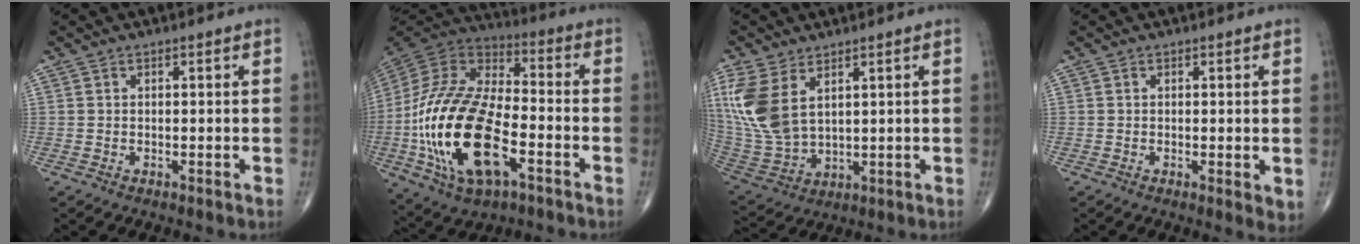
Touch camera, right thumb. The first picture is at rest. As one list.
[{"total": 26.4, "force": [-7.4, 13.1, 21.7], "torque": [-0.450, 0.017, -0.127]}, {"total": 14.0, "force": [5.3, 8.1, 10.1], "torque": [-0.231, -0.019, 0.125]}, {"total": 2.5, "force": [-0.1, 0.7, 2.4], "torque": [-0.032, -0.010, -0.003]}]